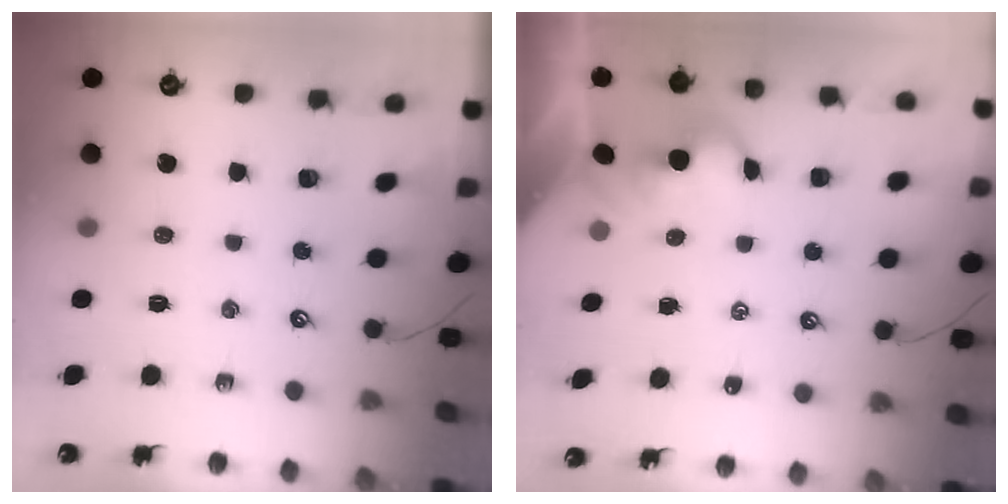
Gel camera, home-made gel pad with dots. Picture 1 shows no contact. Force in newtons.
{"total": 2.0, "press": 1.9, "slide": 0.4}